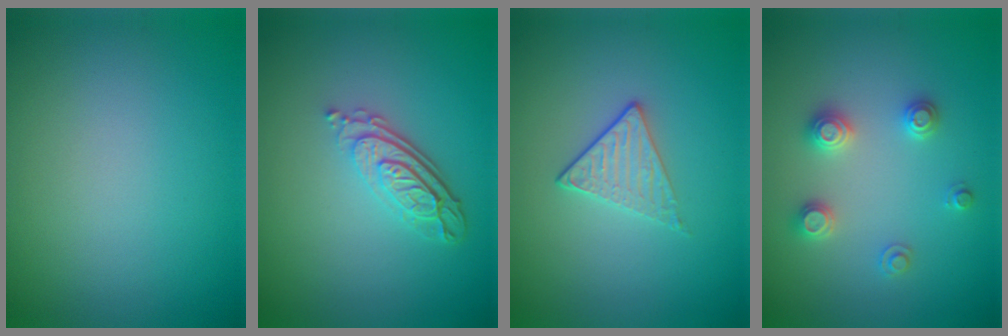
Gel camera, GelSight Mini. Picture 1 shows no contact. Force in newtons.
{"total": 3.8, "press": 2.8, "slide": 2.5}
{"total": 1.7, "press": 1.4, "slide": 1.0}
{"total": 2.5, "press": 2.5, "slide": 0.3}